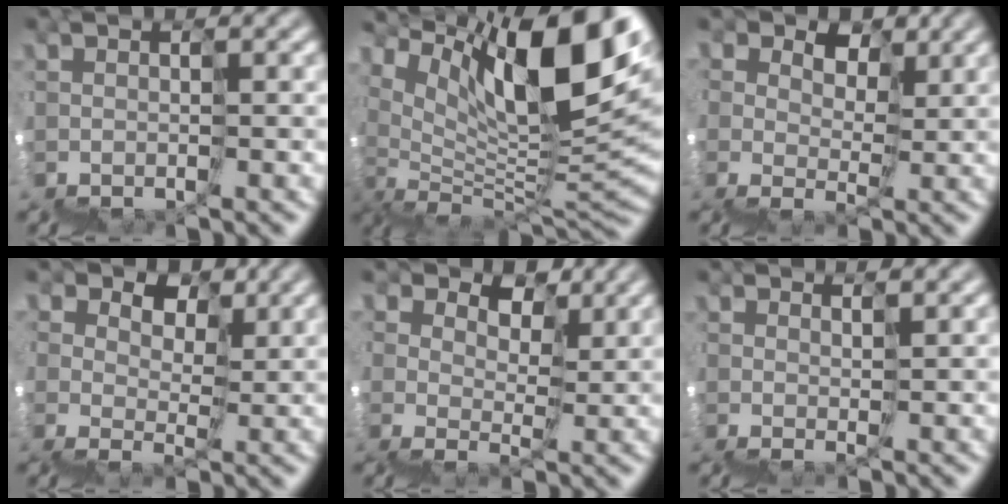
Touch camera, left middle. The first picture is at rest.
{"total": 13.4, "force": [8.4, 2.9, 10.1], "torque": [-0.161, 0.037, 0.157]}
{"total": 5.1, "force": [3.0, 3.8, 1.6], "torque": [-0.014, 0.015, 0.062]}
{"total": 5.5, "force": [3.1, 4.2, 1.8], "torque": [-0.021, 0.016, 0.064]}
{"total": 4.7, "force": [3.4, 3.1, 1.0], "torque": [0.000, 0.020, 0.067]}
{"total": 1.8, "force": [1.1, 0.4, 1.4], "torque": [0.000, 0.003, 0.025]}